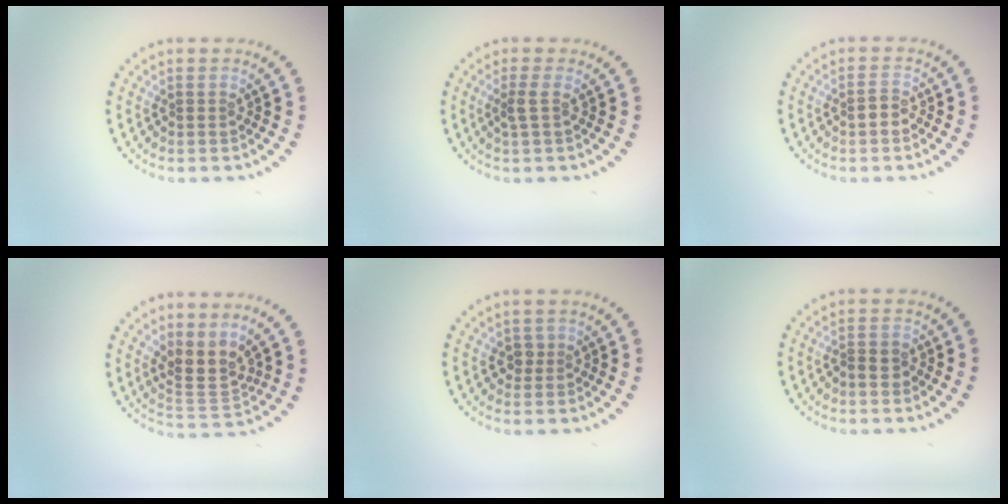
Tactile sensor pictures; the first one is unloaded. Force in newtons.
{"total": 1.2, "press": 1.0, "slide": 0.7}
{"total": 1.3, "press": 1.3, "slide": 0.3}
{"total": 3.0, "press": 2.3, "slide": 1.9}
{"total": 1.2, "press": 1.0, "slide": 0.8}
{"total": 1.6, "press": 1.4, "slide": 0.6}